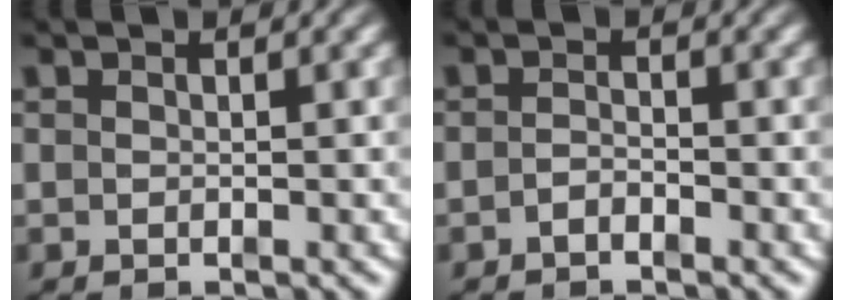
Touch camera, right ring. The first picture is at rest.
{"total": 1.3, "force": [-1.3, 0.3, 0.3], "torque": [-0.006, -0.006, -0.024]}